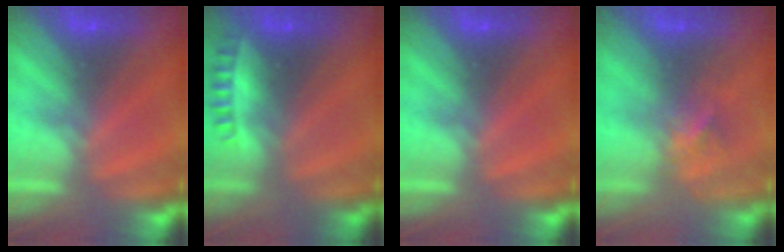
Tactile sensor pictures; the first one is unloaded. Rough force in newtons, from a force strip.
{"total": 2.5}
{"total": 0.0}
{"total": 2.9}